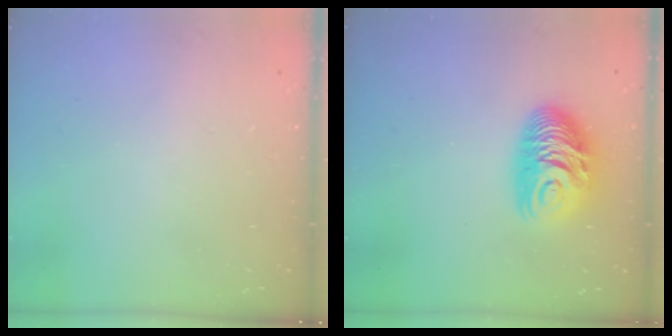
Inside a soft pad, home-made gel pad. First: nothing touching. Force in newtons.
{"total": 10.5, "press": 10.5, "slide": 0.8}